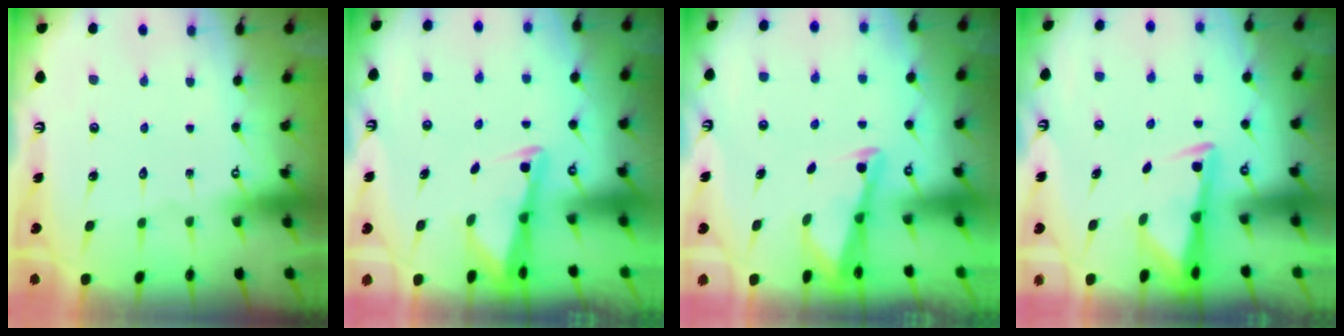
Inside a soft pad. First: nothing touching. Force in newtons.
{"total": 2.5, "press": 2.5, "slide": 0.3}
{"total": 2.6, "press": 2.6, "slide": 0.1}
{"total": 2.8, "press": 2.7, "slide": 0.5}